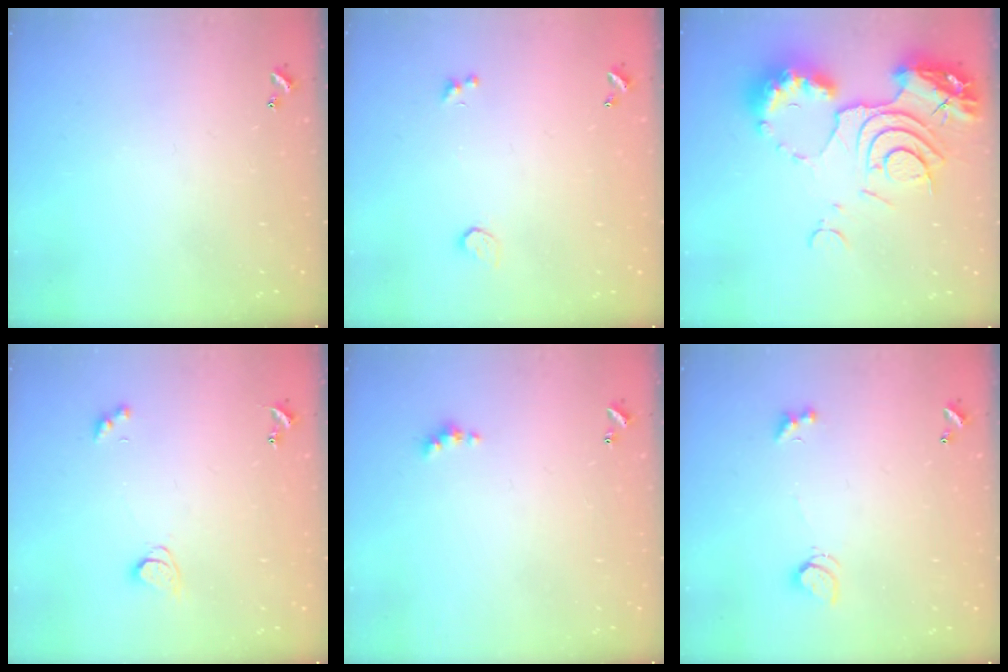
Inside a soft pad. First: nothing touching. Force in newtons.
{"total": 0.9, "press": 0.7, "slide": 0.5}
{"total": 19.4, "press": 19.2, "slide": 2.3}
{"total": 1.9, "press": 1.9, "slide": 0.4}
{"total": 2.5, "press": 2.5, "slide": 0.5}
{"total": 2.8, "press": 2.8, "slide": 0.6}